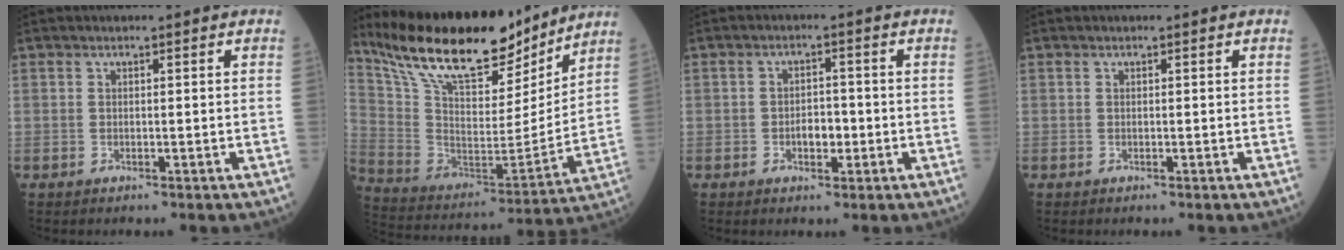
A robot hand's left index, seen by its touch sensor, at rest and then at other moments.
{"total": 22.9, "force": [19.2, 6.2, 10.9], "torque": [-0.199, -0.008, 0.323]}
{"total": 2.9, "force": [-1.0, 1.6, 2.3], "torque": [-0.030, 0.003, -0.014]}
{"total": 0.0}